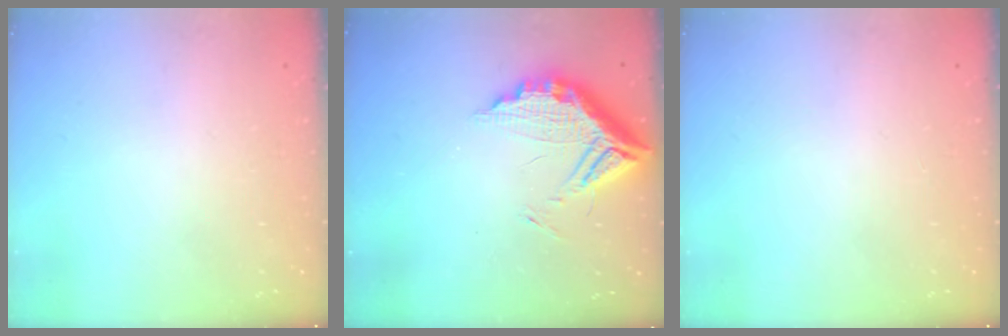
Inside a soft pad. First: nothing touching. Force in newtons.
{"total": 13.4, "press": 13.4, "slide": 1.3}
{"total": 0.0}